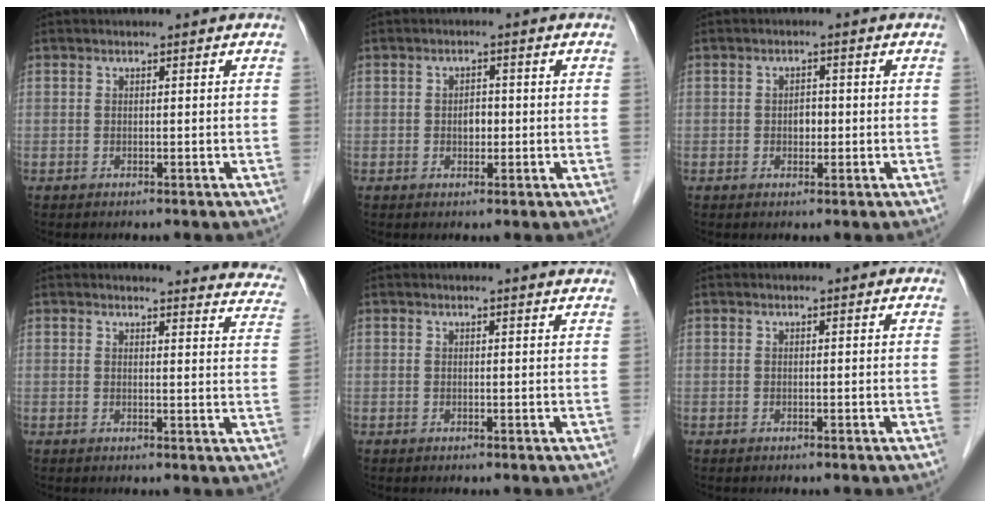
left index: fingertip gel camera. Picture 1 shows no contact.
{"total": 1.9, "force": [-0.3, 1.3, 1.4], "torque": [-0.020, 0.005, -0.003]}
{"total": 1.8, "force": [-0.2, 1.2, 1.2], "torque": [-0.017, 0.005, -0.003]}
{"total": 15.1, "force": [14.8, 2.4, 2.1], "torque": [0.013, -0.073, 0.125]}
{"total": 2.9, "force": [2.8, -0.2, 0.6], "torque": [-0.012, -0.001, 0.022]}
{"total": 1.8, "force": [1.7, 0.4, 0.4], "torque": [-0.013, 0.012, 0.015]}